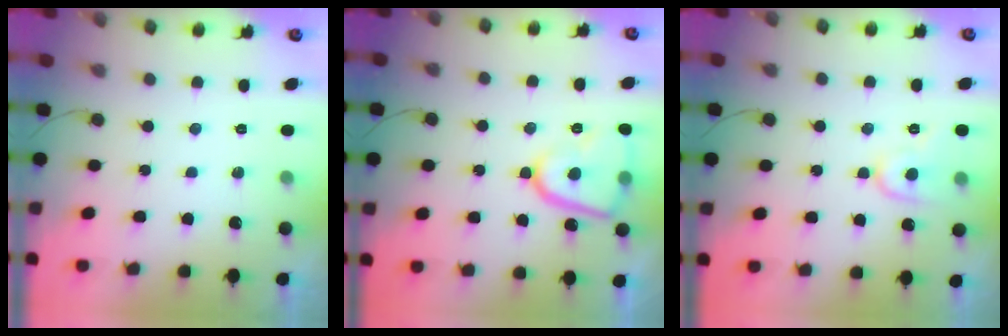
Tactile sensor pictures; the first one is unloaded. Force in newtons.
{"total": 12.6, "press": 12.6, "slide": 1.3}
{"total": 8.4, "press": 8.3, "slide": 0.8}